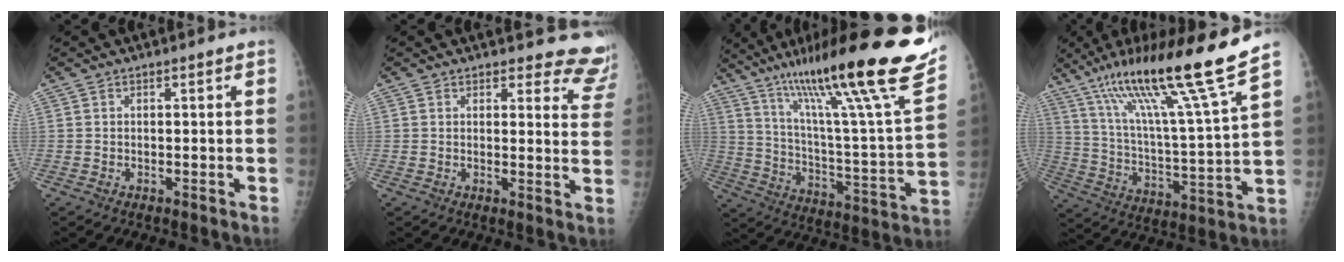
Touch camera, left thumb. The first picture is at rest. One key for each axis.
{"total": 9.8, "fx": 9.4, "fy": 2.7, "fz": 0.1, "tx": 0.056, "ty": -0.077, "tz": 0.066}
{"total": 32.3, "fx": 20.5, "fy": 3.7, "fz": 24.8, "tx": -0.362, "ty": -0.056, "tz": 0.323}
{"total": 21.2, "fx": 15.0, "fy": -0.3, "fz": 14.9, "tx": -0.235, "ty": -0.071, "tz": 0.261}